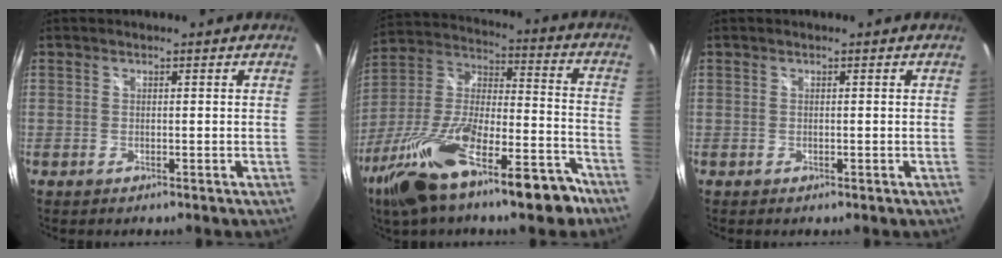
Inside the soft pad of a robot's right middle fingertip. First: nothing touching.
{"total": 24.7, "force": [-15.6, 7.6, 17.5], "torque": [-0.318, -0.017, -0.263]}
{"total": 0.0}